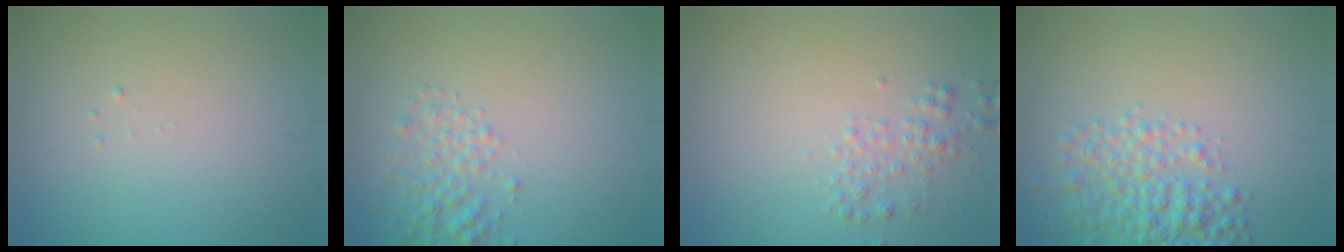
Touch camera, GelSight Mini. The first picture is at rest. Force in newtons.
{"total": 2.6, "press": 2.6, "slide": 0.1}
{"total": 1.6, "press": 1.6, "slide": 0.0}
{"total": 4.5, "press": 4.5, "slide": 0.1}